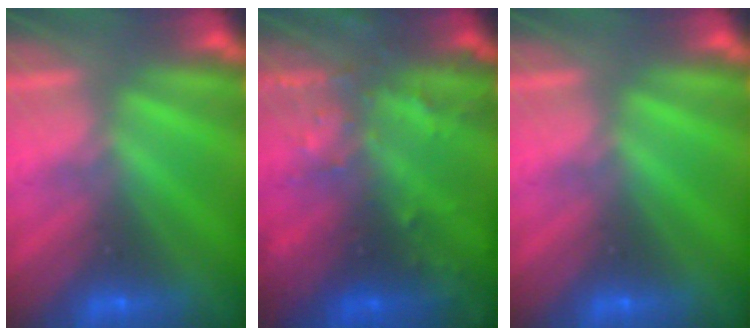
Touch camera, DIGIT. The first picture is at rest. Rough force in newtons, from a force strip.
{"total": 6.9}
{"total": 0.0}